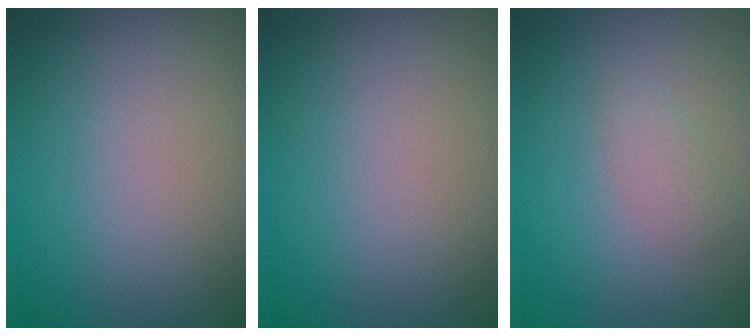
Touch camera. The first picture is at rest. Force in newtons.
{"total": 0.0}
{"total": 1.4, "press": 1.4, "slide": 0.1}